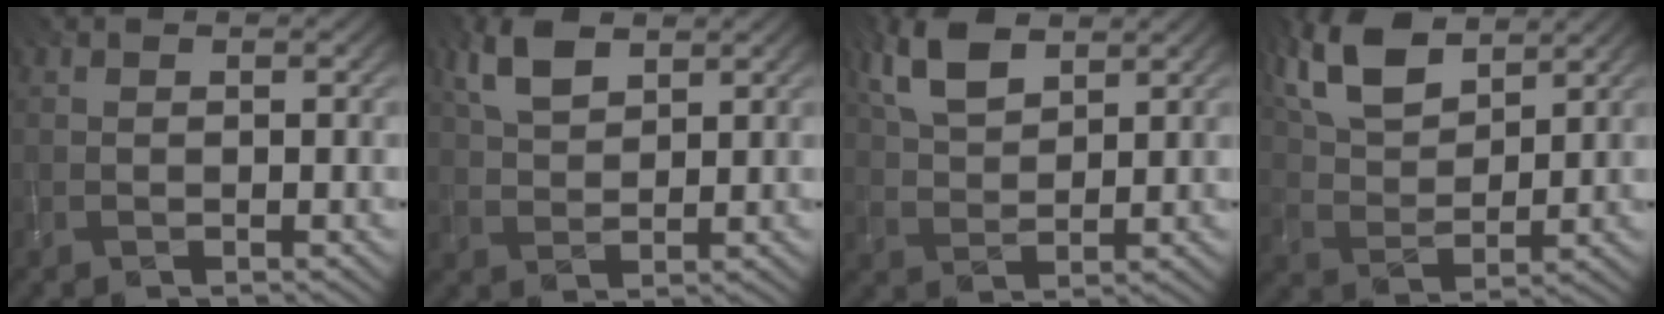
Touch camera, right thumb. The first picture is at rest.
{"total": 4.2, "force": [2.4, 1.7, 3.0], "torque": [-0.072, 0.006, 0.056]}
{"total": 5.9, "force": [3.4, 2.4, 4.2], "torque": [-0.102, 0.010, 0.074]}
{"total": 9.3, "force": [5.6, 4.0, 6.3], "torque": [-0.159, 0.017, 0.119]}